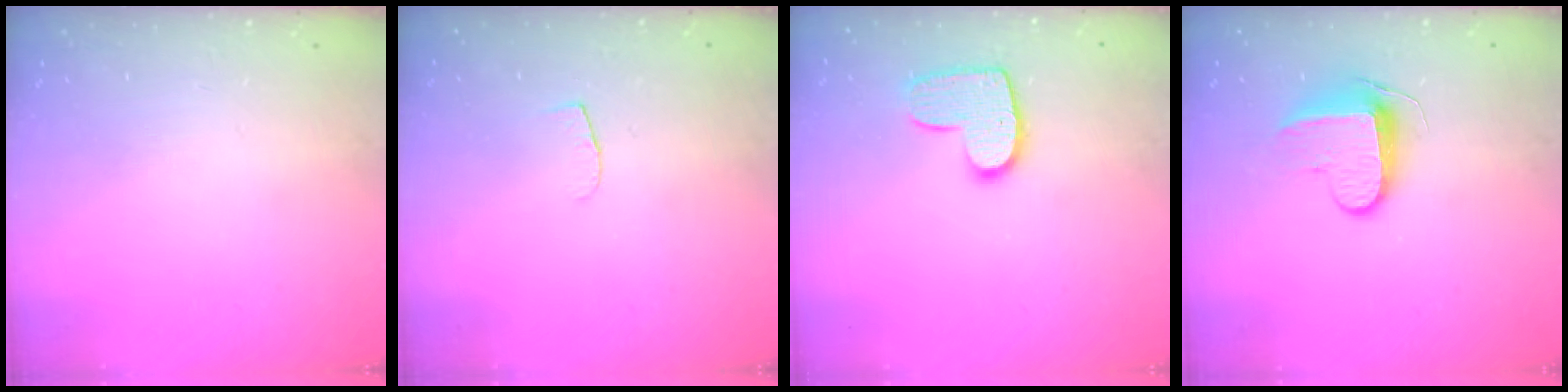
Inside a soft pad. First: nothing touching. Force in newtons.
{"total": 4.2, "press": 4.1, "slide": 0.4}
{"total": 11.2, "press": 11.2, "slide": 0.6}
{"total": 8.9, "press": 8.9, "slide": 0.2}